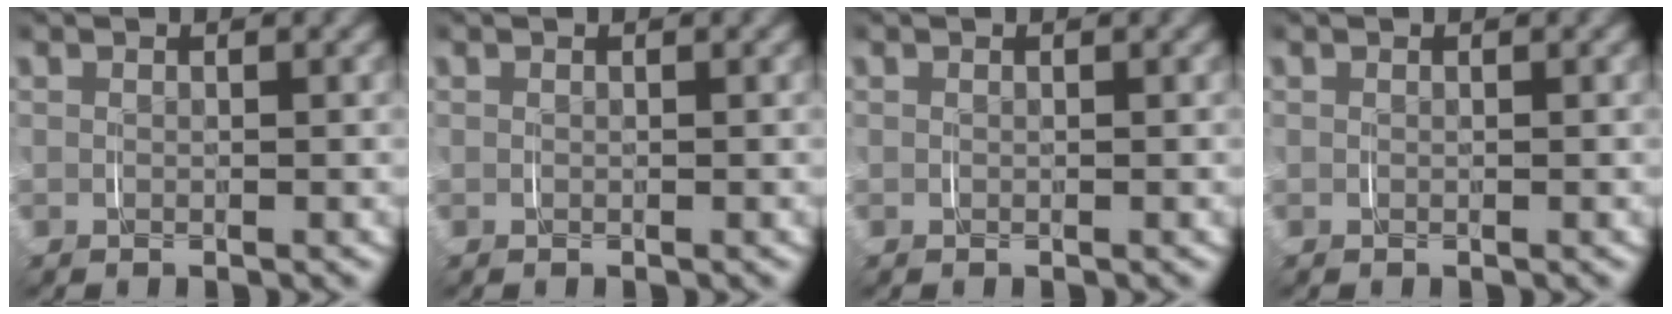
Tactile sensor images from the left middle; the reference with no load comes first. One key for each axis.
{"total": 0.0}
{"total": 0.0}
{"total": 0.0}